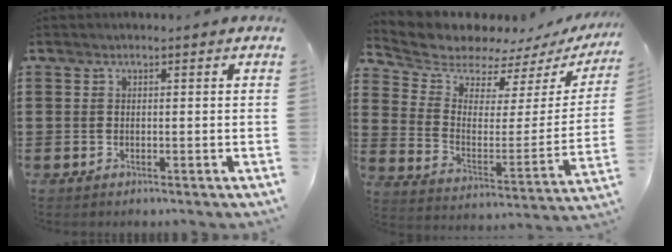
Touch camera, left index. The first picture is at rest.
{"total": 6.5, "force": [6.2, 1.9, 0.2], "torque": [-0.050, -0.052, 0.107]}